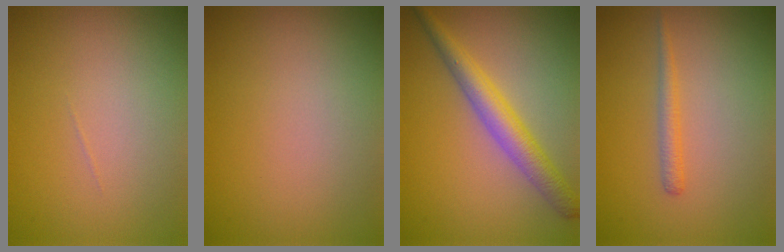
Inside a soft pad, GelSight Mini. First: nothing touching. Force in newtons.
{"total": 0.0}
{"total": 4.0, "press": 4.0, "slide": 0.1}
{"total": 1.3, "press": 1.3, "slide": 0.1}